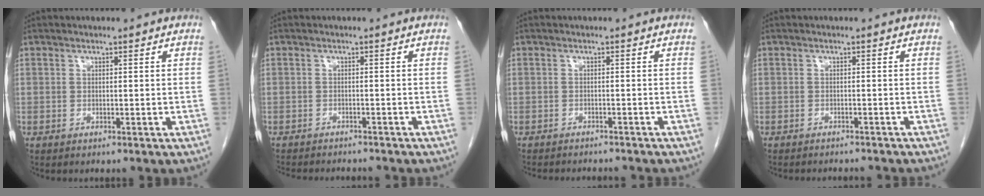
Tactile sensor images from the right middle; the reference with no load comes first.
{"total": 8.6, "force": [-8.0, 1.5, 2.9], "torque": [-0.037, -0.006, -0.104]}
{"total": 7.3, "force": [-6.8, 1.3, 2.3], "torque": [-0.023, -0.005, -0.084]}
{"total": 6.3, "force": [-5.9, 1.0, 1.7], "torque": [-0.015, -0.006, -0.065]}